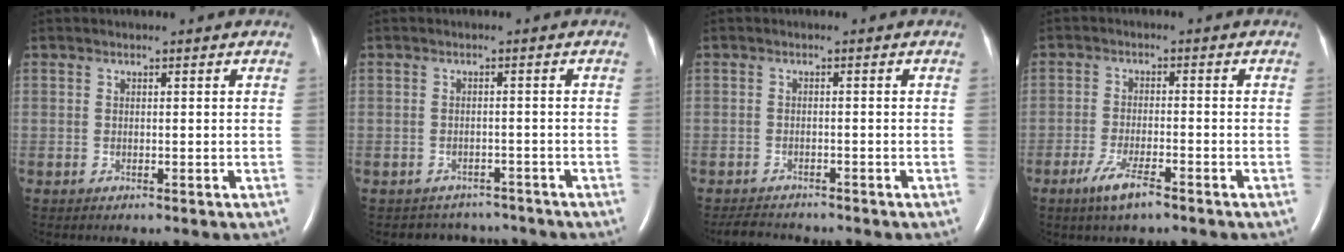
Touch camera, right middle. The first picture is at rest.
{"total": 4.7, "force": [-4.2, 2.0, -0.6], "torque": [0.005, 0.013, -0.052]}
{"total": 4.1, "force": [-3.9, 0.9, 0.9], "torque": [-0.018, -0.013, -0.062]}
{"total": 5.0, "force": [-3.3, 0.7, 3.7], "torque": [-0.082, -0.008, -0.059]}